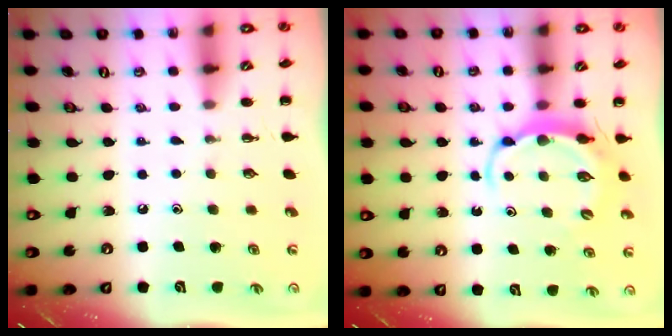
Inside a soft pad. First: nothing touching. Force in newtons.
{"total": 5.5, "press": 5.5, "slide": 0.7}